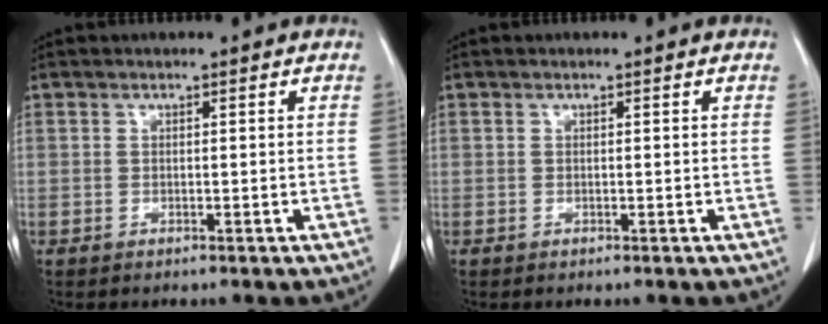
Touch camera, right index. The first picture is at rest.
{"total": 0.0}